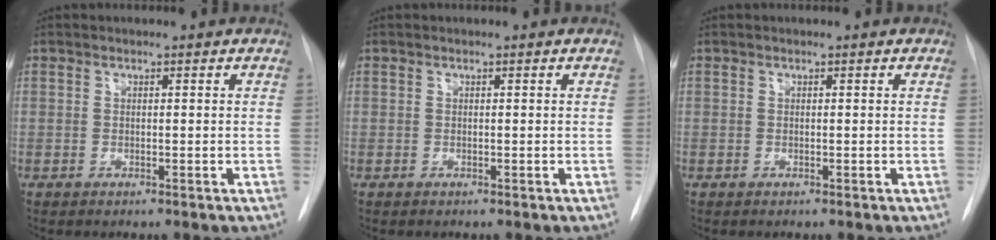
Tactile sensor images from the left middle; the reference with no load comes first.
{"total": 0.0}
{"total": 0.0}